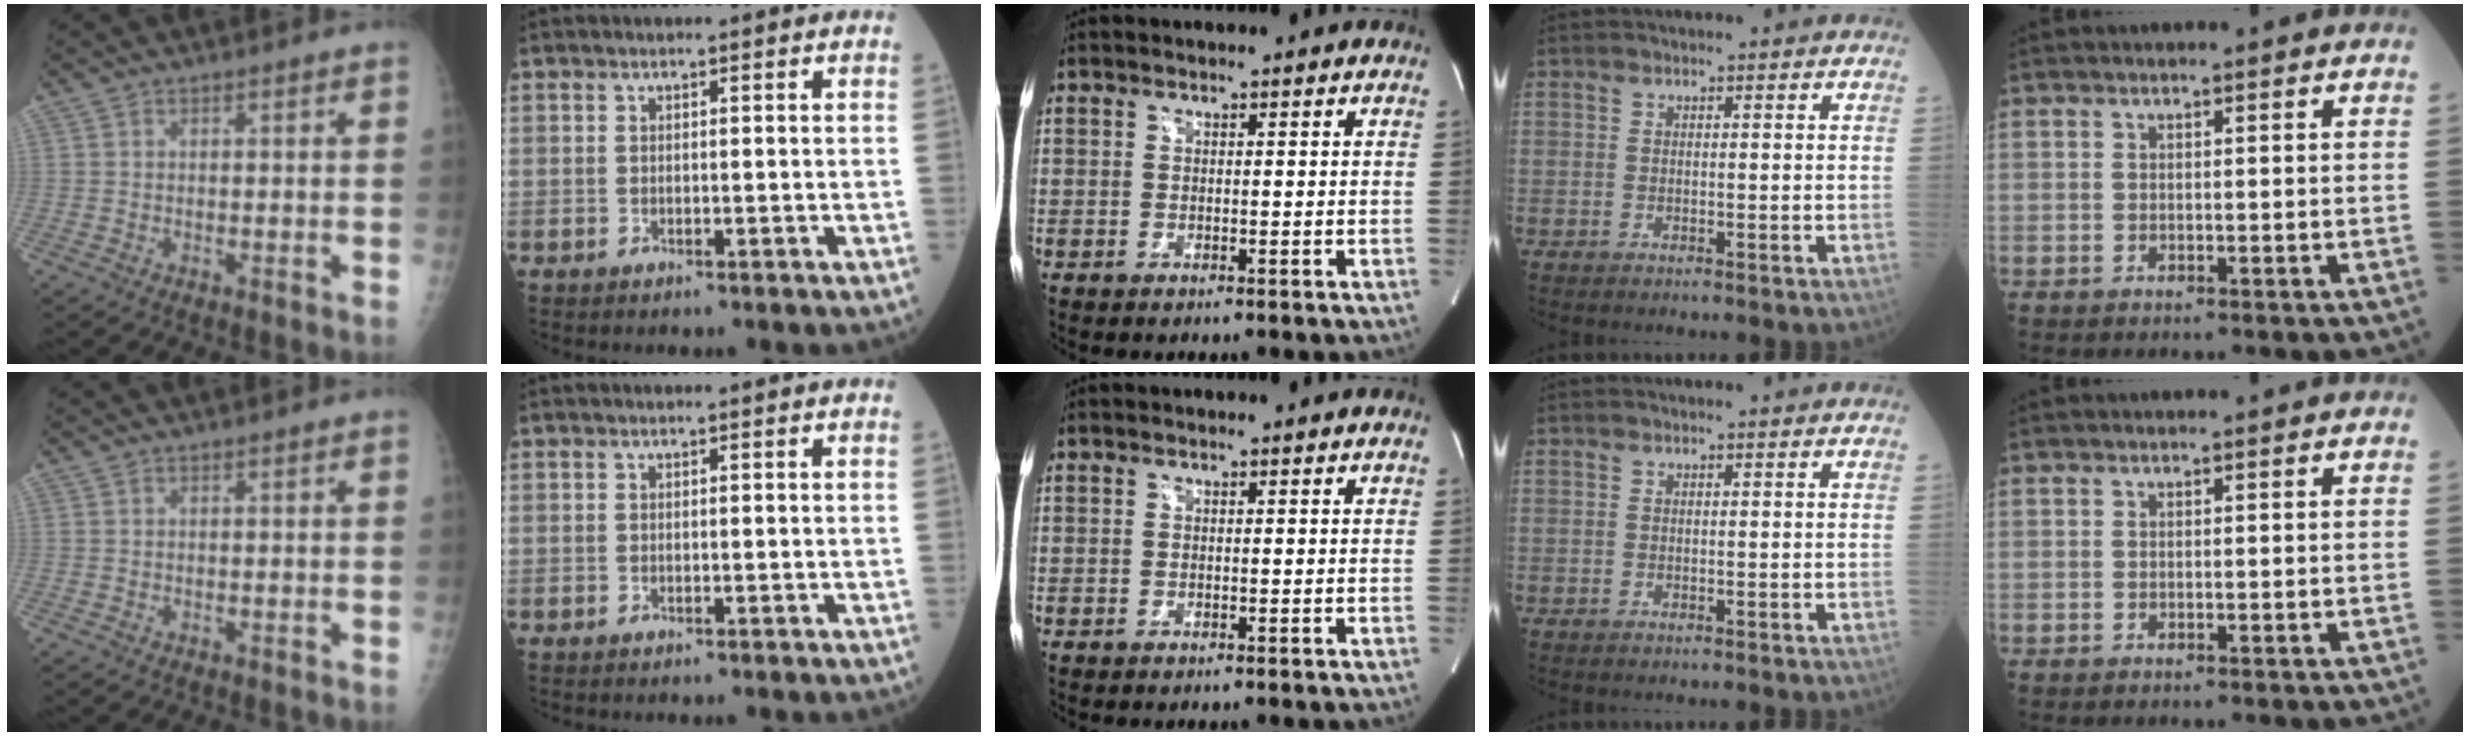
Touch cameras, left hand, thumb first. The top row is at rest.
{}